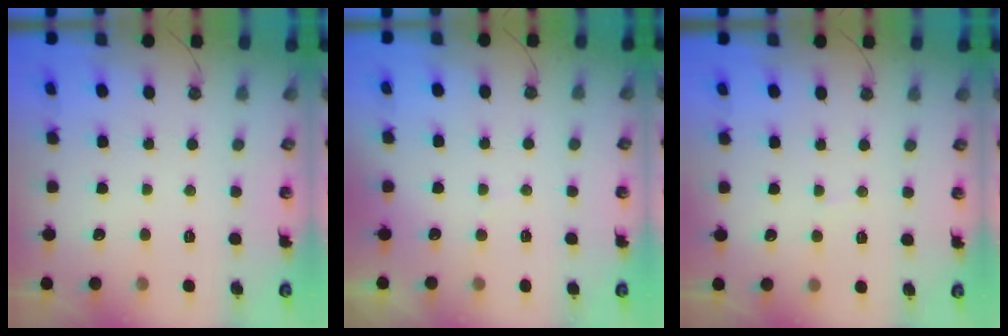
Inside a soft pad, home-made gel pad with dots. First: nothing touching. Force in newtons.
{"total": 2.8, "press": 2.7, "slide": 0.3}
{"total": 3.0, "press": 3.0, "slide": 0.2}